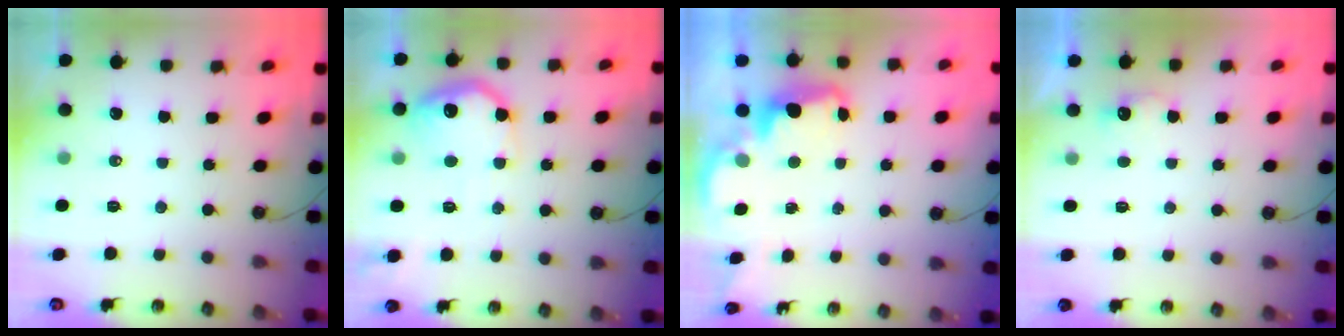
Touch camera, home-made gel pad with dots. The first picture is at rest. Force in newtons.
{"total": 14.6, "press": 14.5, "slide": 0.8}
{"total": 2.6, "press": 2.5, "slide": 0.5}
{"total": 5.1, "press": 5.0, "slide": 1.2}